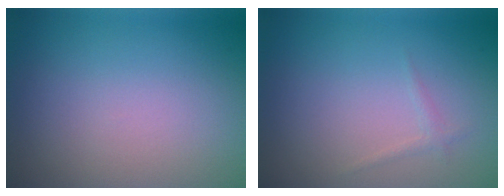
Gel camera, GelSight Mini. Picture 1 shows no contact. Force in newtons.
{"total": 0.6, "press": 0.6, "slide": 0.1}